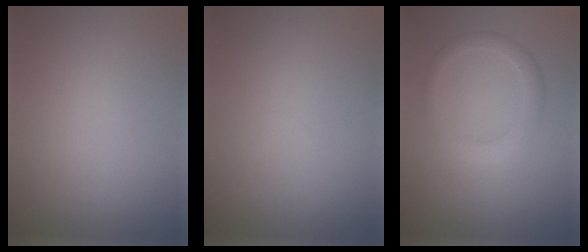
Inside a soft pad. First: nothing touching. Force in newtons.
{"total": 0.0}
{"total": 2.3, "press": 2.2, "slide": 0.1}